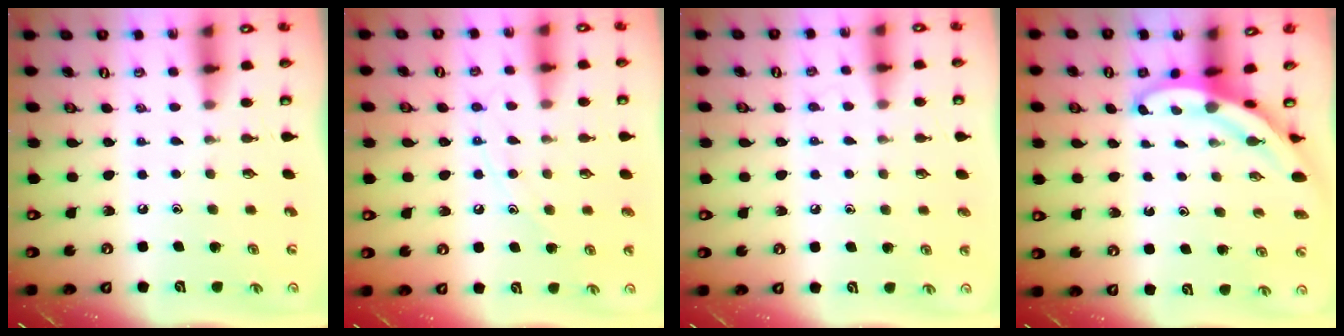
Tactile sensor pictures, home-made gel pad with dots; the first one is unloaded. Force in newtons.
{"total": 8.9, "press": 8.9, "slide": 0.7}
{"total": 4.9, "press": 4.9, "slide": 0.5}
{"total": 3.8, "press": 3.8, "slide": 0.2}